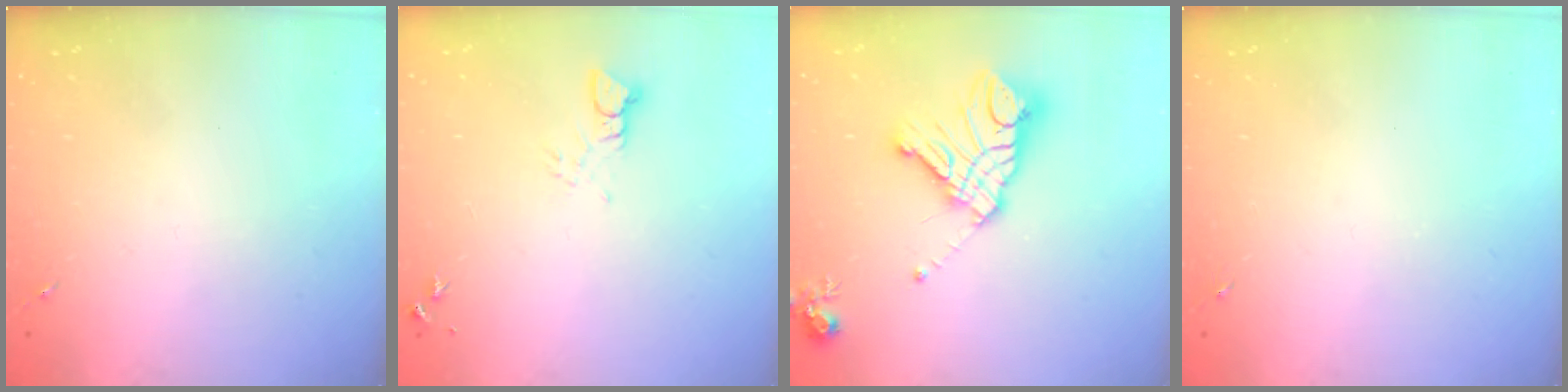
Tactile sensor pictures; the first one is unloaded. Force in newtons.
{"total": 3.1, "press": 3.1, "slide": 0.4}
{"total": 18.0, "press": 17.9, "slide": 1.9}
{"total": 0.0}